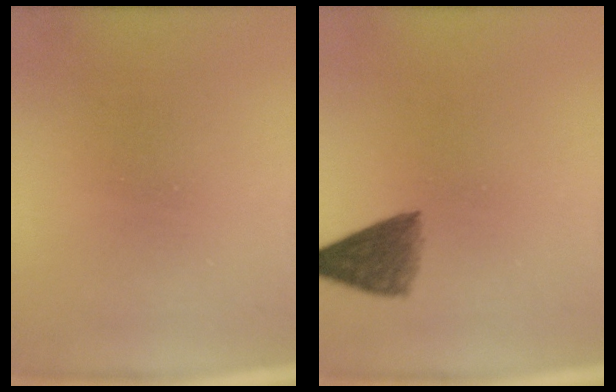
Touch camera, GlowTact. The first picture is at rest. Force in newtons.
{"total": 5.5}